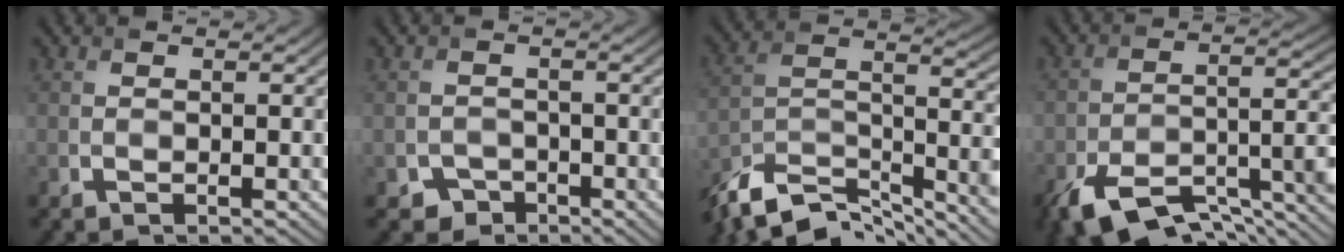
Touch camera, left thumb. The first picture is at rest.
{"total": 2.3, "force": [-1.7, 1.5, 0.4], "torque": [-0.001, -0.002, -0.034]}
{"total": 12.2, "force": [-8.6, 4.6, 7.4], "torque": [-0.154, -0.010, -0.155]}
{"total": 12.9, "force": [-8.9, 4.4, 8.2], "torque": [-0.150, -0.013, -0.153]}